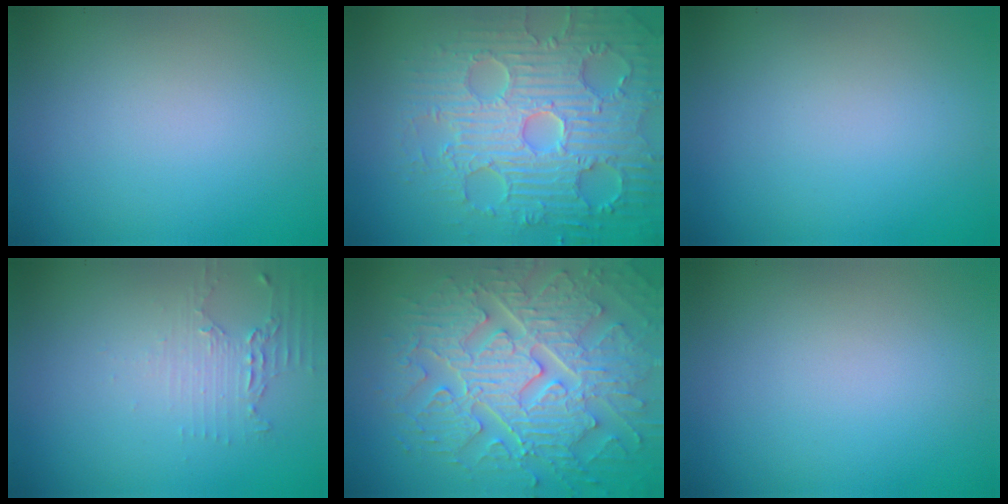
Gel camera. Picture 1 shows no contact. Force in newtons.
{"total": 8.4, "press": 6.4, "slide": 5.5}
{"total": 0.0}
{"total": 1.9, "press": 1.3, "slide": 1.4}
{"total": 9.4, "press": 6.8, "slide": 6.5}
{"total": 0.0}